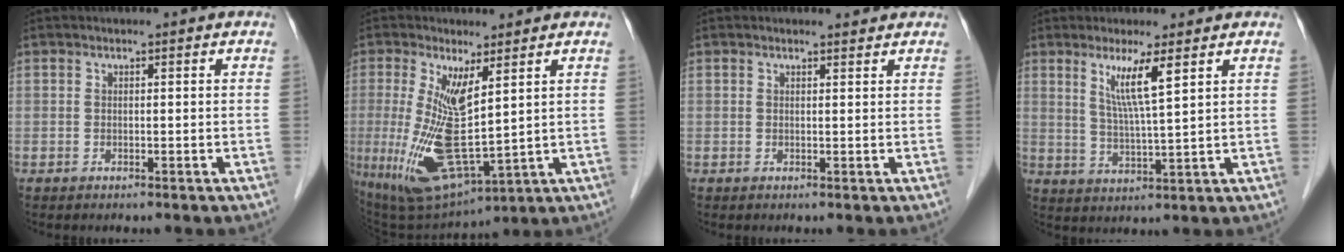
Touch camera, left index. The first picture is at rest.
{"total": 12.0, "force": [1.3, 3.0, 11.5], "torque": [-0.238, -0.019, 0.040]}
{"total": 1.0, "force": [1.0, 0.1, -0.1], "torque": [-0.010, -0.004, 0.013]}
{"total": 5.9, "force": [2.9, -0.7, 5.1], "torque": [-0.096, -0.011, 0.056]}